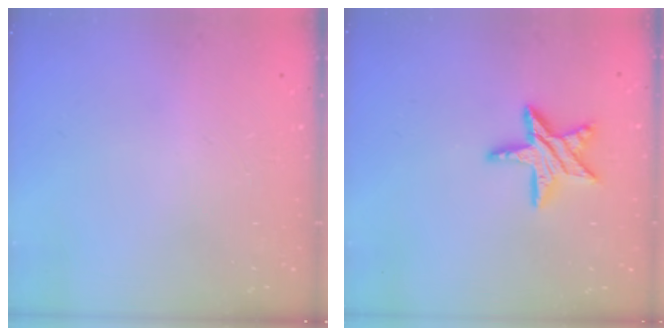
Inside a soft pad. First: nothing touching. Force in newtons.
{"total": 12.5, "press": 12.5, "slide": 1.0}